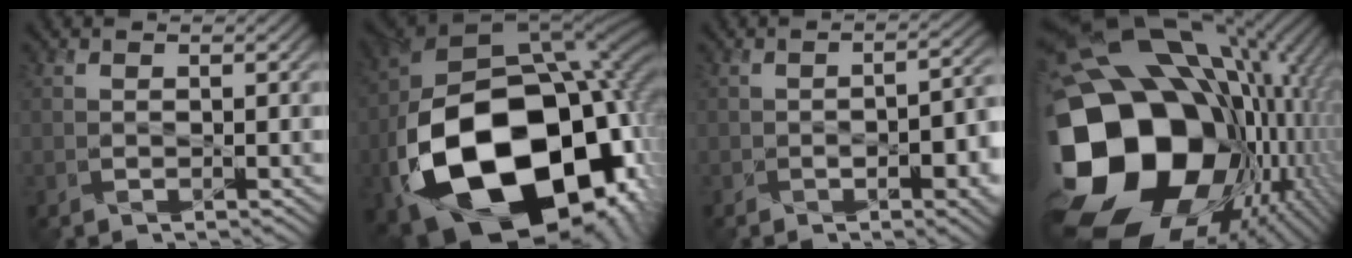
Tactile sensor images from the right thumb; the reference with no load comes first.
{"total": 22.8, "force": [-7.5, 15.5, 15.0], "torque": [-0.322, -0.054, -0.093]}
{"total": 7.3, "force": [-2.4, 3.5, 5.9], "torque": [-0.072, -0.006, -0.028]}
{"total": 23.5, "force": [-2.4, 17.2, 15.8], "torque": [-0.351, -0.078, -0.006]}